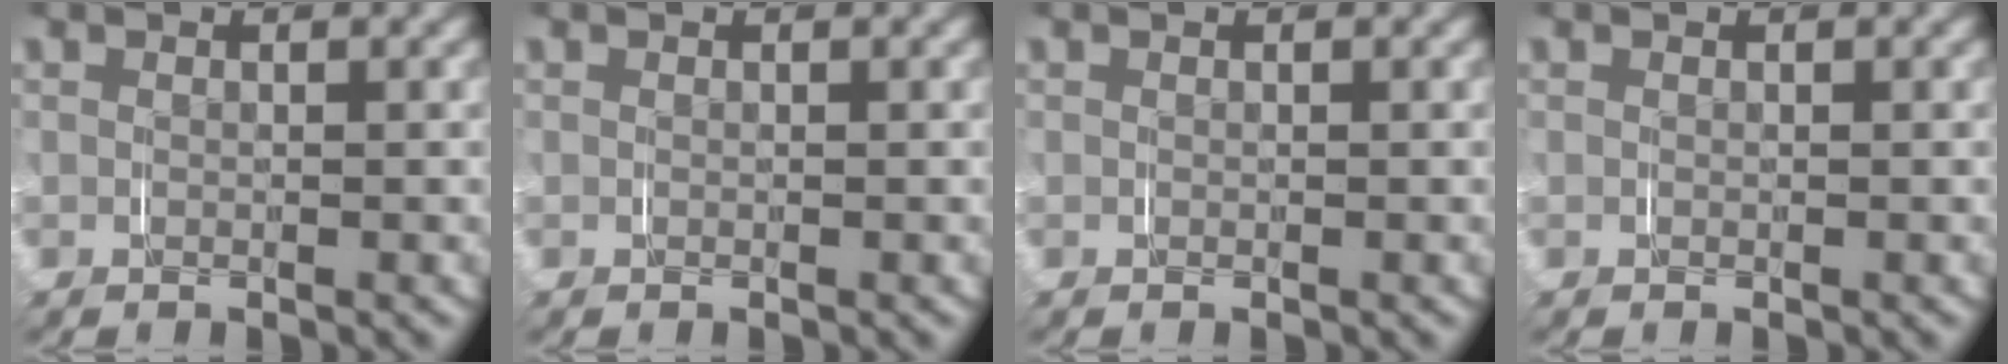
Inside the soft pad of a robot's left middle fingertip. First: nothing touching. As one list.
[{"total": 0.0}, {"total": 0.0}, {"total": 0.0}]